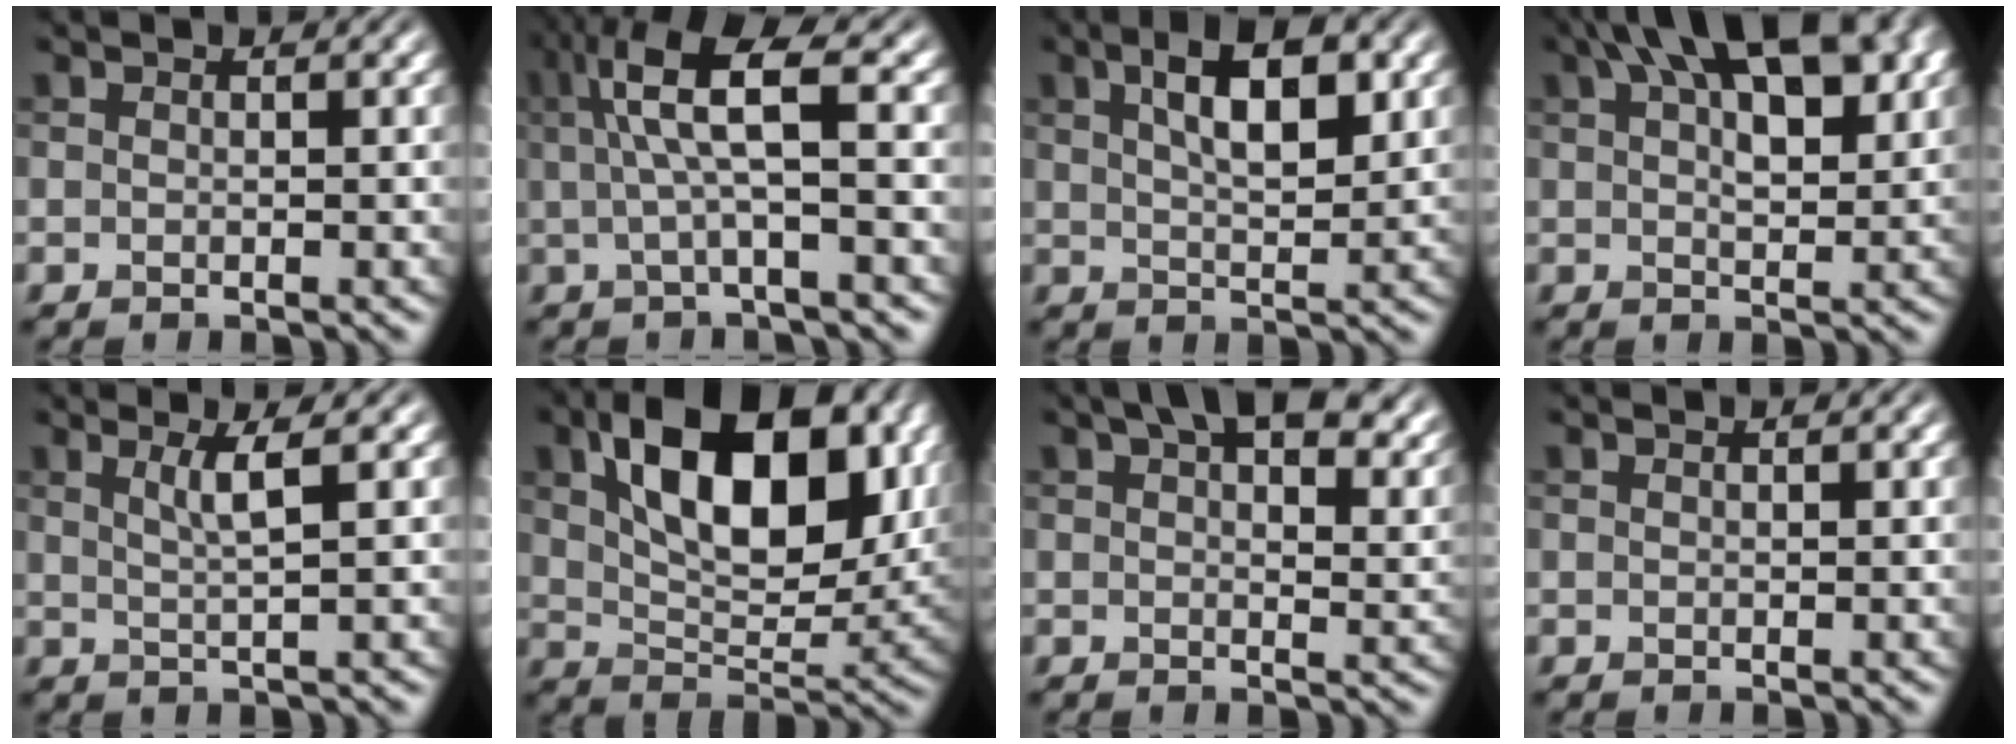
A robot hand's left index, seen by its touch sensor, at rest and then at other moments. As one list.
[{"total": 6.0, "force": [1.0, 1.1, 5.8], "torque": [-0.104, 0.013, 0.013]}, {"total": 6.1, "force": [2.4, 2.2, 5.1], "torque": [-0.083, 0.008, 0.039]}, {"total": 12.4, "force": [5.5, 5.3, 9.7], "torque": [-0.141, 0.028, 0.070]}, {"total": 2.5, "force": [0.9, 0.5, 2.3], "torque": [-0.038, 0.001, 0.014]}, {"total": 13.8, "force": [5.0, 7.6, 10.4], "torque": [-0.162, 0.005, 0.091]}, {"total": 8.8, "force": [5.1, 3.9, 6.1], "torque": [-0.072, 0.011, 0.075]}, {"total": 0.0}]